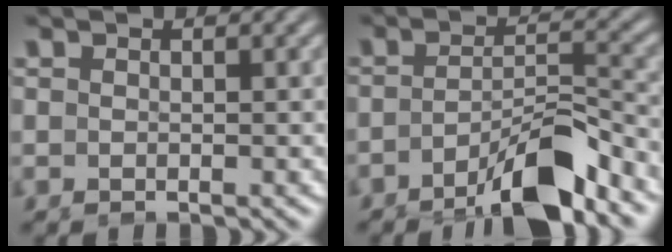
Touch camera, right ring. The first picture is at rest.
{"total": 5.1, "force": [-3.5, 0.8, 3.6], "torque": [-0.046, -0.017, -0.047]}